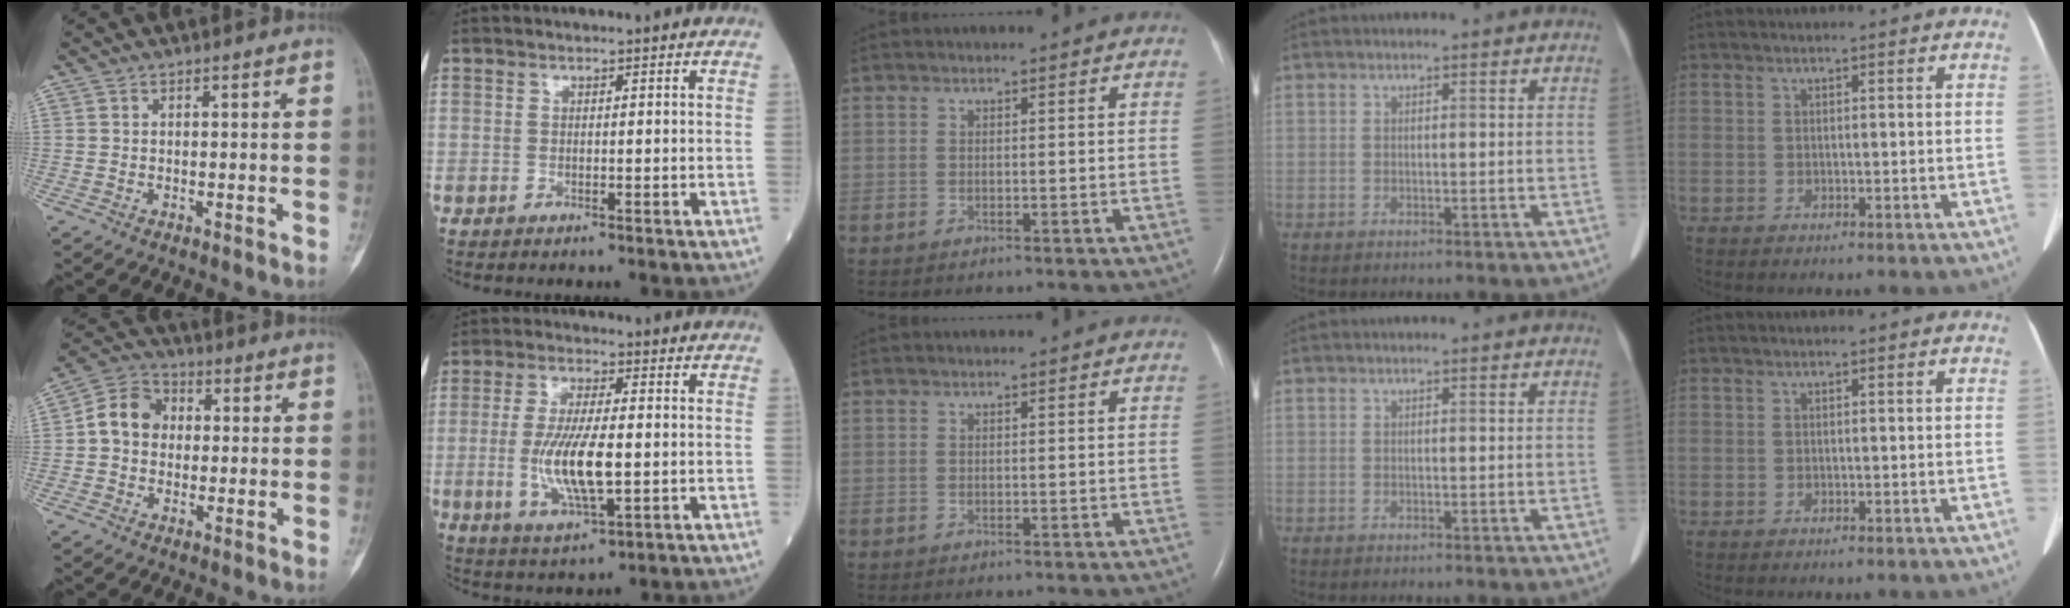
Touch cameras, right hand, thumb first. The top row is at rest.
{"thumb": {"total": 8.4, "force": [0.4, 7.0, 4.6], "torque": [-0.065, 0.024, -0.007]}, "index": {"total": 10.7, "force": [-1.3, 2.5, 10.4], "torque": [-0.212, -0.010, -0.020]}}